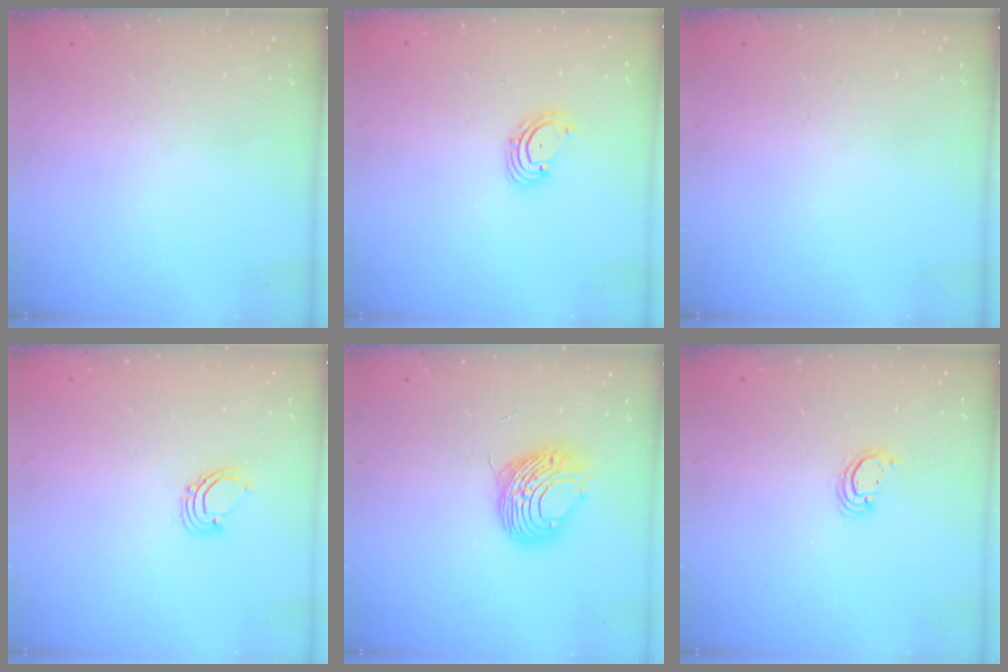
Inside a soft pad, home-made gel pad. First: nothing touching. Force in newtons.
{"total": 2.7, "press": 2.7, "slide": 0.6}
{"total": 0.0}
{"total": 2.9, "press": 2.9, "slide": 0.2}
{"total": 10.6, "press": 10.5, "slide": 1.0}
{"total": 2.7, "press": 2.7, "slide": 0.1}